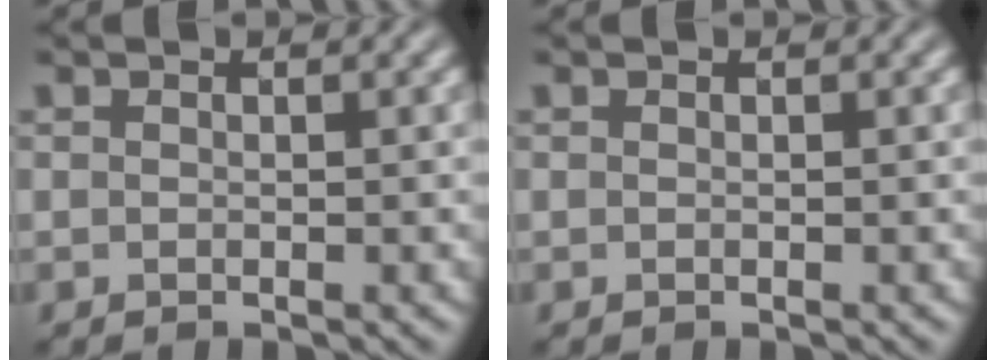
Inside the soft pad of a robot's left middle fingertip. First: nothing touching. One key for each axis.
{"total": 0.0}